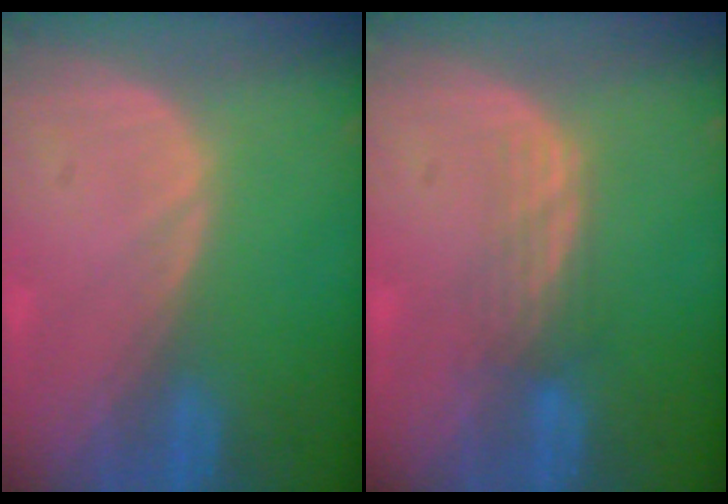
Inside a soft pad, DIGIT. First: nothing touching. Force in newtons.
{"total": 3.2, "press": 2.6, "slide": 1.9}